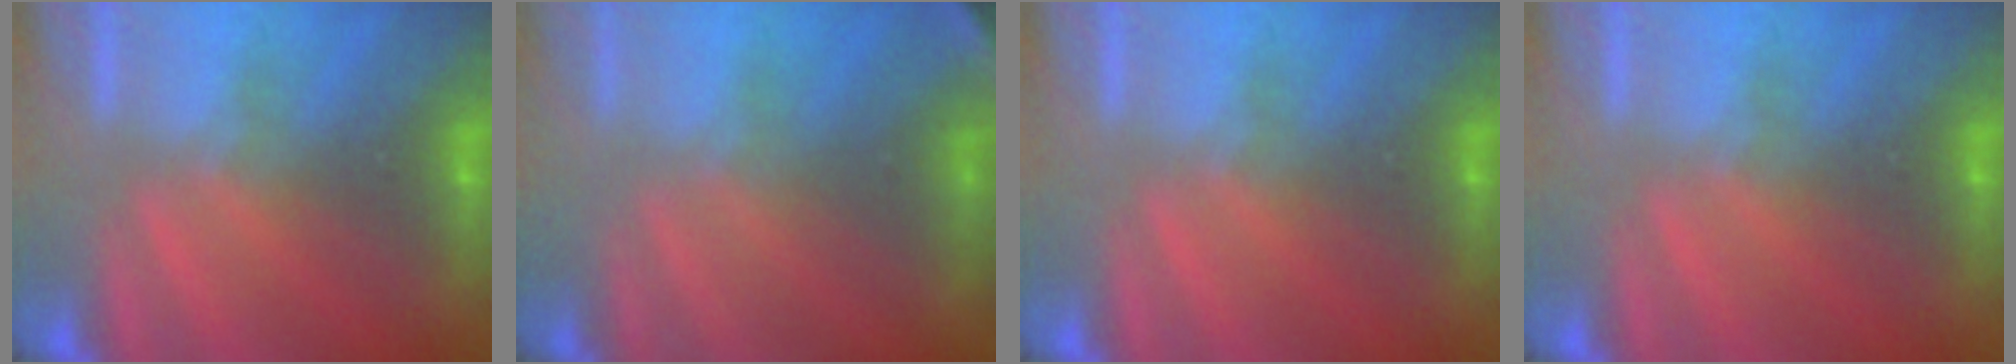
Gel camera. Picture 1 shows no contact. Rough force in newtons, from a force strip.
{"total": 2.8}
{"total": 0.0}
{"total": 0.0}